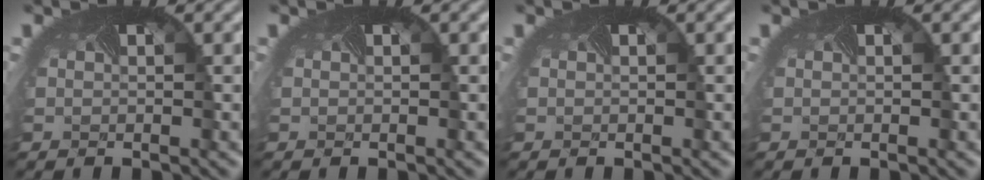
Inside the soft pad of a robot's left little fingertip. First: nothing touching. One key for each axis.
{"total": 0.0}
{"total": 0.0}
{"total": 0.0}